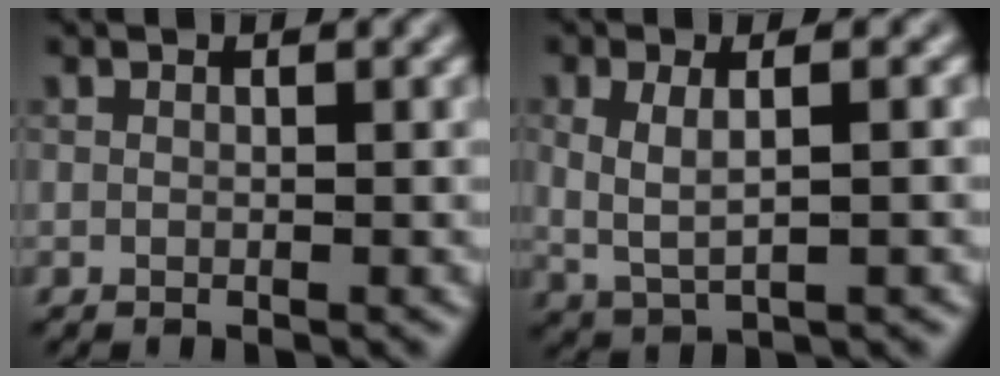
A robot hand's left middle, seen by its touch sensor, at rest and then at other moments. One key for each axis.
{"total": 3.3, "fx": 0.5, "fy": 1.2, "fz": 3.0, "tx": -0.060, "ty": 0.000, "tz": 0.011}